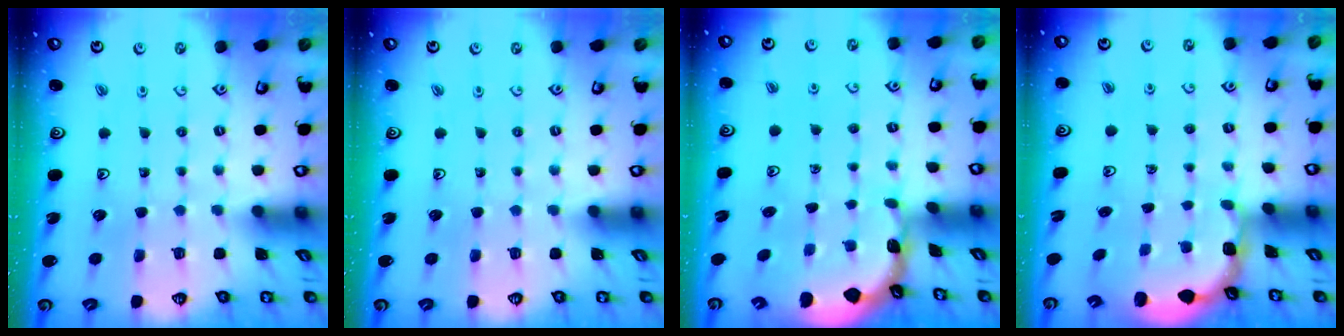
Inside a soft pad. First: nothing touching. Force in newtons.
{"total": 0.0}
{"total": 1.0, "press": 0.9, "slide": 0.2}
{"total": 2.4, "press": 1.7, "slide": 1.6}